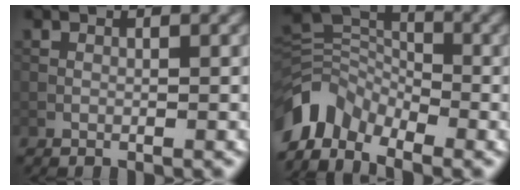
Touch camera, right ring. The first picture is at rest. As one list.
[{"total": 6.3, "force": [-4.6, 3.4, 2.7], "torque": [-0.048, -0.004, -0.103]}]